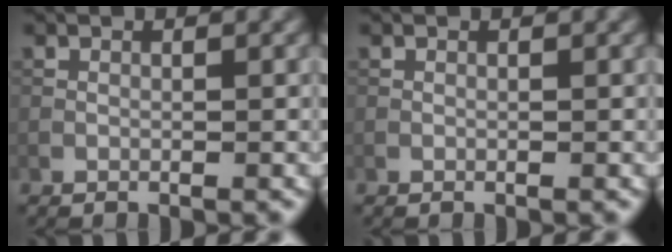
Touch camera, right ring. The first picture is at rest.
{"total": 0.0}